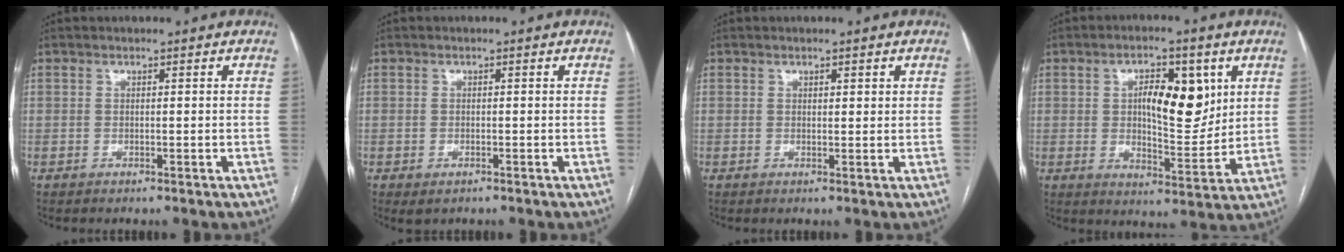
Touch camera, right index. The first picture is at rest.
{"total": 1.4, "force": [-0.7, 0.7, 1.0], "torque": [-0.013, -0.001, -0.003]}
{"total": 1.1, "force": [0.7, 0.4, 0.8], "torque": [-0.011, 0.001, 0.009]}
{"total": 10.2, "force": [3.0, 4.0, 8.8], "torque": [-0.135, 0.007, 0.052]}